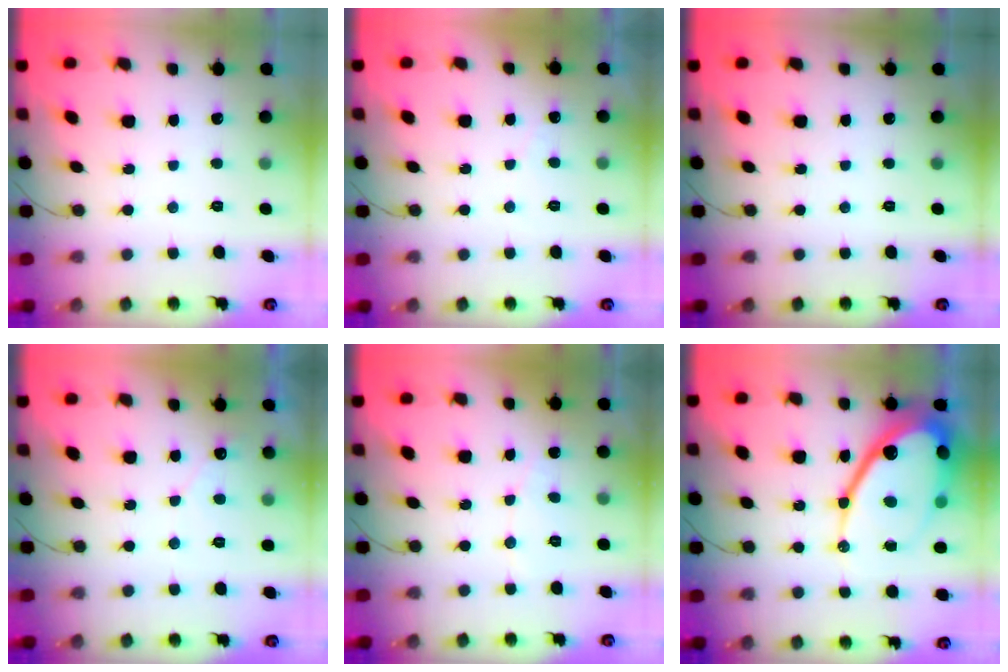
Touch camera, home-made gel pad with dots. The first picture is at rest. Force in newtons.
{"total": 1.9, "press": 1.9, "slide": 0.2}
{"total": 0.0}
{"total": 2.5, "press": 2.5, "slide": 0.1}
{"total": 3.3, "press": 3.3, "slide": 0.3}
{"total": 25.5, "press": 25.4, "slide": 2.3}